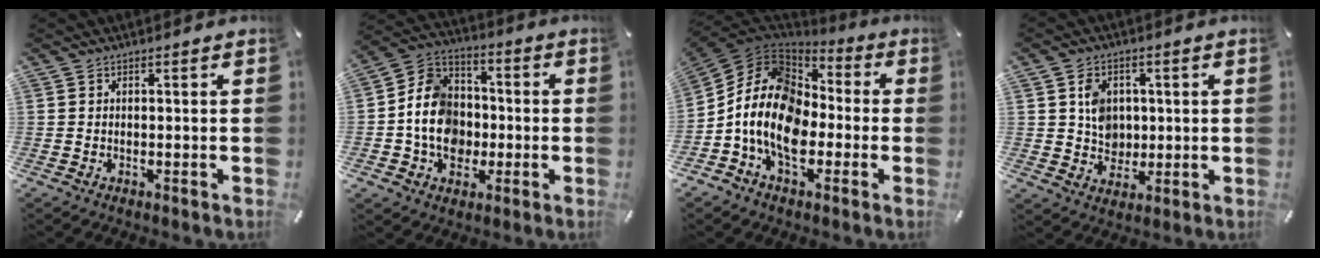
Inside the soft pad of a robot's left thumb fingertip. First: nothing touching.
{"total": 12.6, "force": [-2.6, 10.9, 5.9], "torque": [-0.129, 0.026, -0.045]}
{"total": 15.3, "force": [-4.4, 11.4, 9.3], "torque": [-0.225, 0.014, -0.087]}
{"total": 7.1, "force": [1.2, 6.4, 2.7], "torque": [-0.036, 0.006, 0.020]}